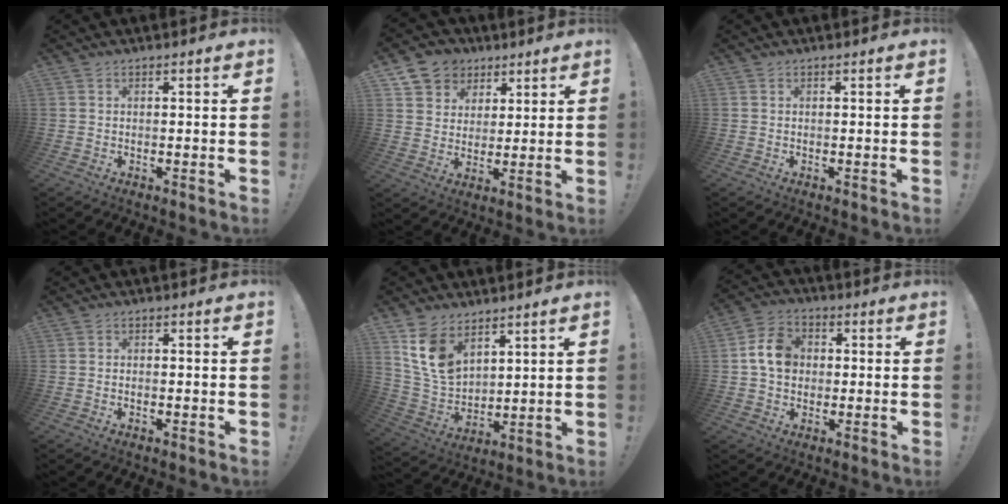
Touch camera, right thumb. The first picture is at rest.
{"total": 9.2, "force": [4.6, 7.7, 1.8], "torque": [-0.025, -0.027, 0.094]}
{"total": 0.0}
{"total": 0.6, "force": [-0.5, 0.2, 0.3], "torque": [-0.006, 0.001, -0.009]}
{"total": 12.3, "force": [7.6, 7.4, 6.2], "torque": [-0.123, -0.045, 0.154]}
{"total": 9.7, "force": [1.1, 7.7, 5.7], "torque": [-0.097, 0.018, 0.025]}